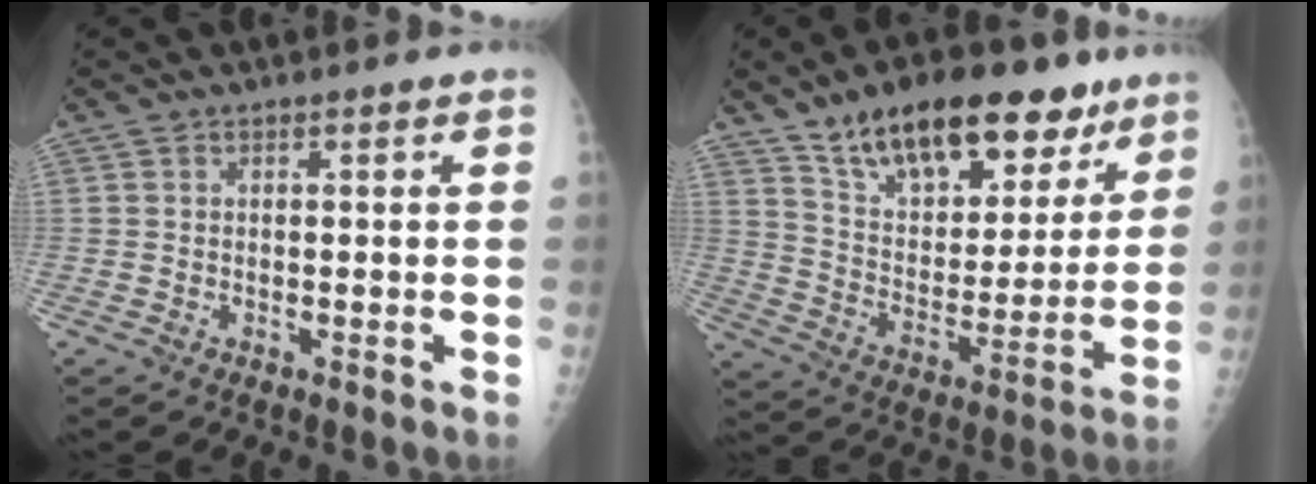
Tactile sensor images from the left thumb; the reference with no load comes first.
{"total": 23.5, "force": [15.3, 11.2, 13.8], "torque": [-0.173, -0.047, 0.250]}